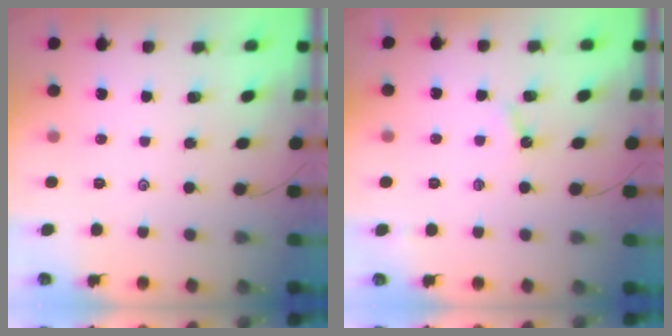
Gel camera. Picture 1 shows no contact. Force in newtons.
{"total": 3.2, "press": 3.2, "slide": 0.3}